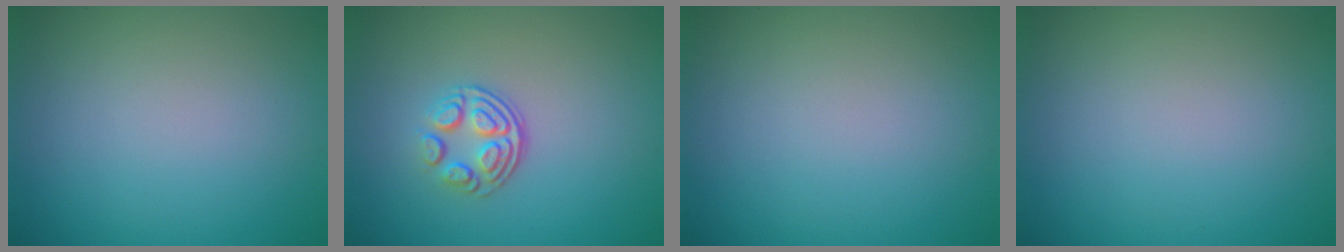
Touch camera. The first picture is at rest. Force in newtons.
{"total": 3.6, "press": 2.4, "slide": 2.6}
{"total": 0.0}
{"total": 0.0}